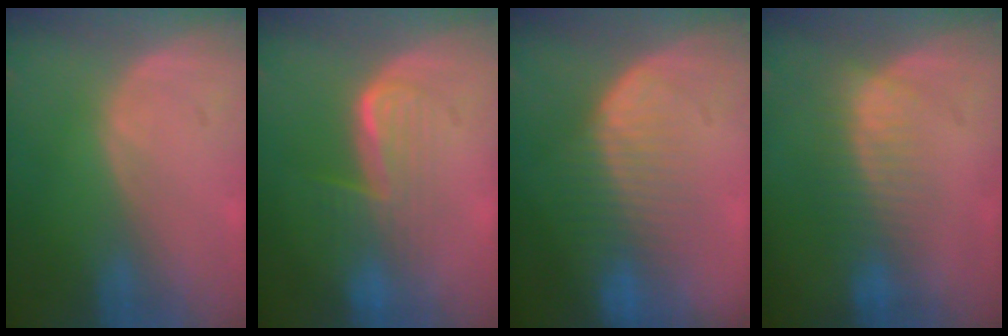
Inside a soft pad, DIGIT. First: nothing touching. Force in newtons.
{"total": 6.6, "press": 6.3, "slide": 1.9}
{"total": 8.0, "press": 7.5, "slide": 2.7}
{"total": 7.2, "press": 6.2, "slide": 3.8}